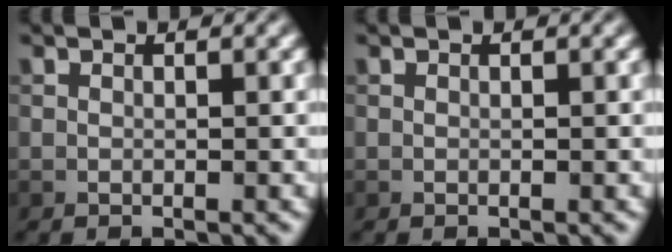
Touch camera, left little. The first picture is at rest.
{"total": 0.0}